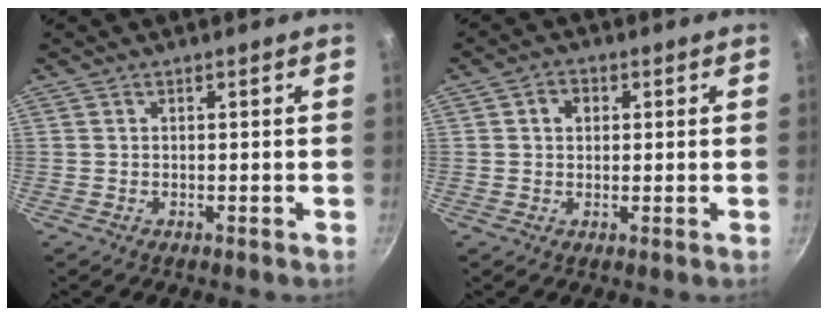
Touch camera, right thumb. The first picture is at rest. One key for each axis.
{"total": 3.4, "fx": 0.9, "fy": 2.8, "fz": 1.8, "tx": -0.011, "ty": 0.005, "tz": 0.011}